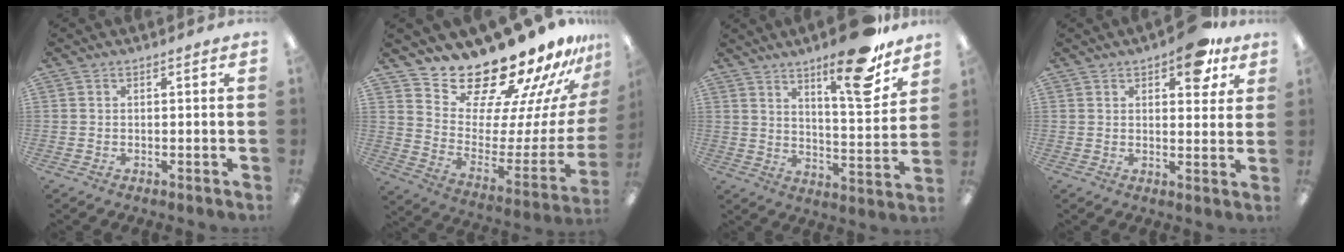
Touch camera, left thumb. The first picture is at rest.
{"total": 19.7, "force": [18.3, 4.9, 5.4], "torque": [-0.084, -0.173, 0.318]}
{"total": 17.1, "force": [12.4, 4.1, 11.1], "torque": [-0.149, -0.086, 0.192]}
{"total": 9.3, "force": [5.7, 4.2, 6.0], "torque": [-0.064, -0.024, 0.094]}